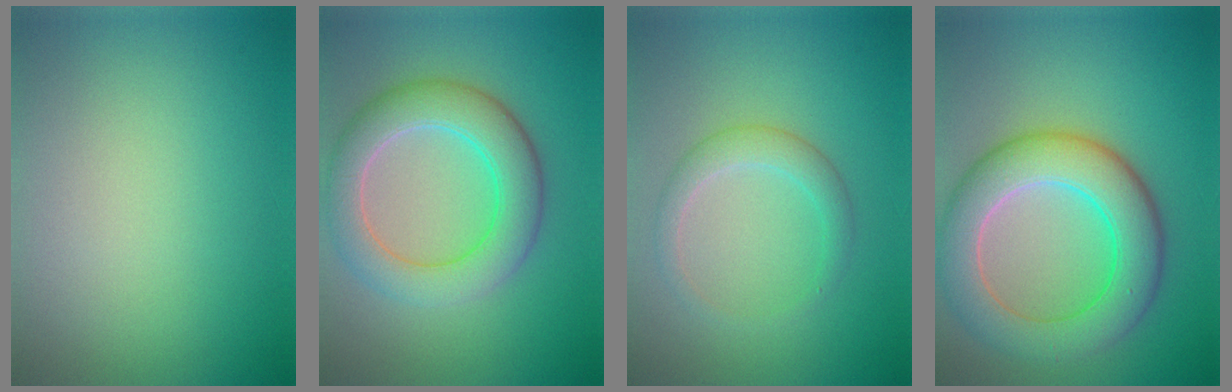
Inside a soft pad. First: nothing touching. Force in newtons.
{"total": 6.3, "press": 6.3, "slide": 0.2}
{"total": 2.2, "press": 2.2, "slide": 0.1}
{"total": 8.1, "press": 8.1, "slide": 0.6}